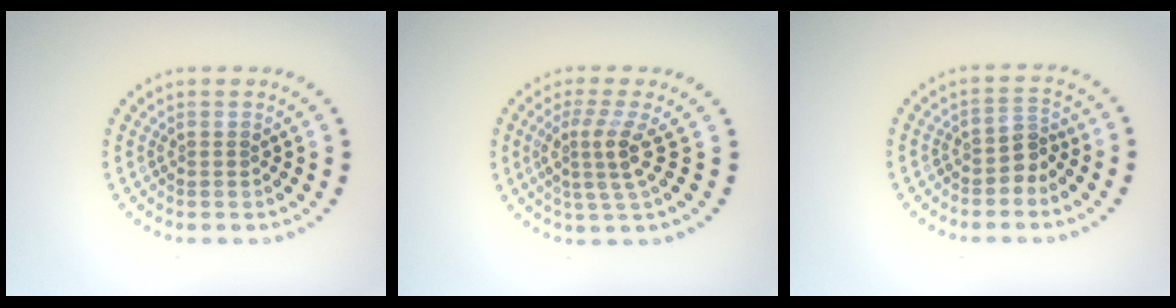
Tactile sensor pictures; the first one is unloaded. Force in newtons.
{"total": 3.1, "press": 2.3, "slide": 2.1}
{"total": 2.1, "press": 1.6, "slide": 1.3}